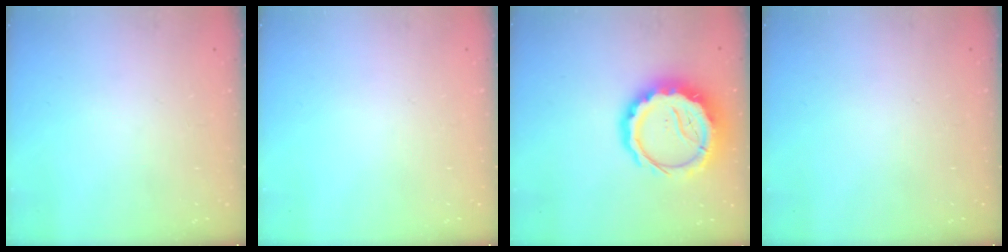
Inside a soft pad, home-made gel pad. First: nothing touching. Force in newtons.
{"total": 0.0}
{"total": 14.9, "press": 14.4, "slide": 3.5}
{"total": 0.0}